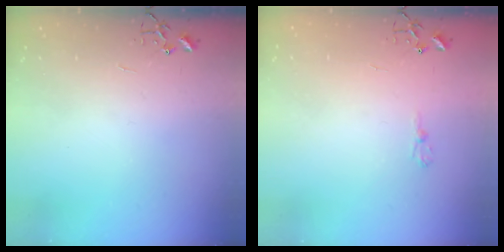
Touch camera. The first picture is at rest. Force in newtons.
{"total": 4.8, "press": 4.8, "slide": 0.5}